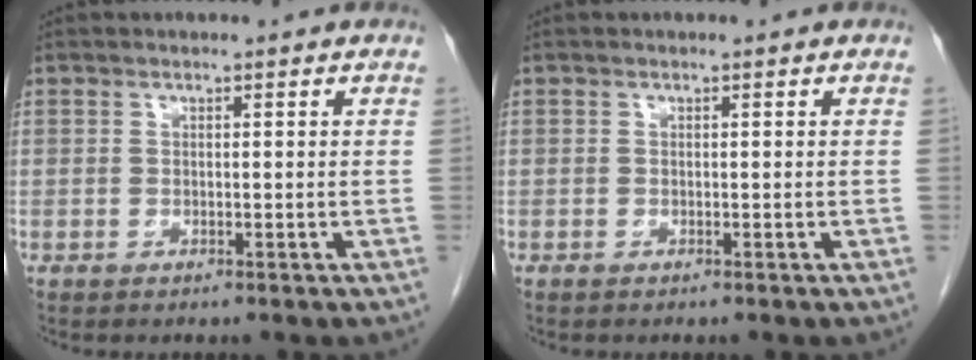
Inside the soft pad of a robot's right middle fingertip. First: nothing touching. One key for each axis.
{"total": 0.0}